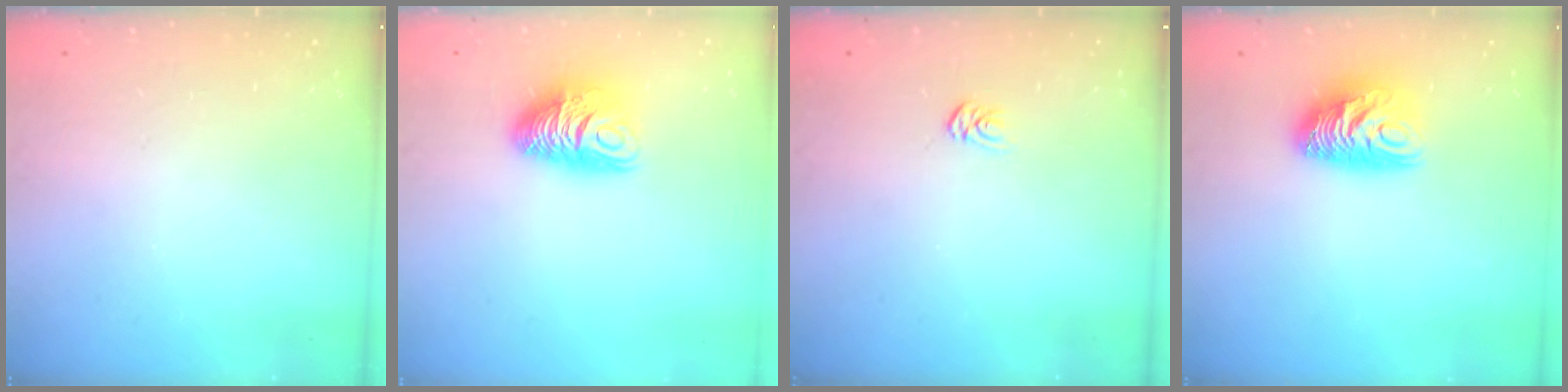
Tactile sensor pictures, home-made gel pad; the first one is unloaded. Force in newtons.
{"total": 9.5, "press": 9.5, "slide": 0.4}
{"total": 2.9, "press": 2.9, "slide": 0.2}
{"total": 10.3, "press": 10.3, "slide": 0.5}